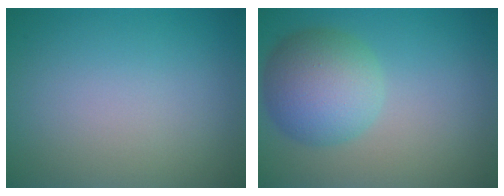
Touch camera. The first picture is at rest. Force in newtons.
{"total": 6.1, "press": 6.1, "slide": 0.3}